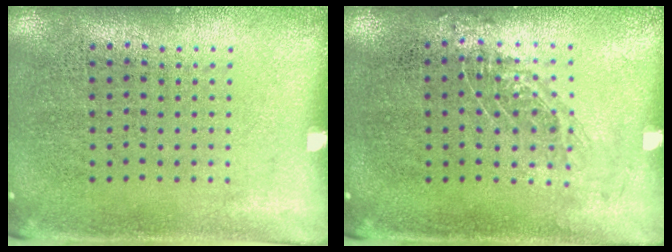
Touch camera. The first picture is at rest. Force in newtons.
{"total": 0.8, "press": 0.8, "slide": 0.2}